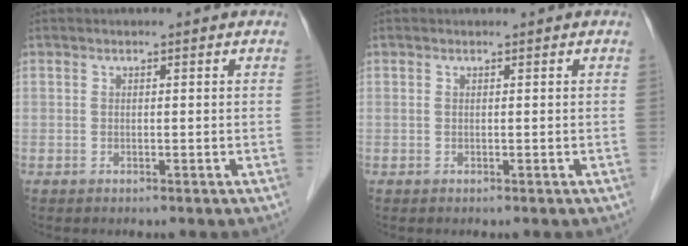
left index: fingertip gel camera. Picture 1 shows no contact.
{"total": 0.0}